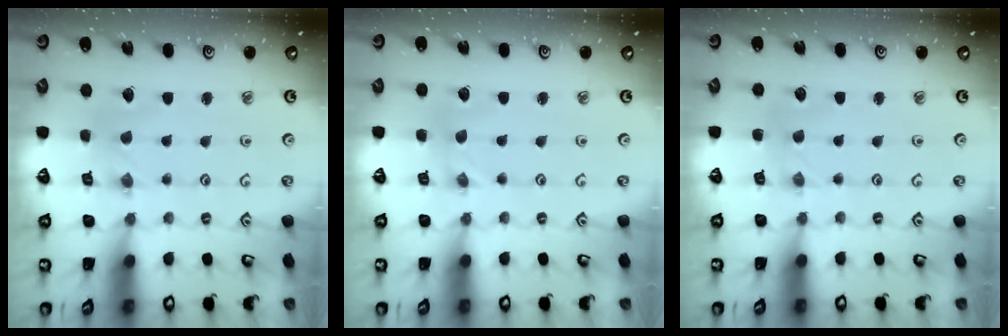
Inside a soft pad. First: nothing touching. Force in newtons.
{"total": 0.0}
{"total": 1.7, "press": 1.6, "slide": 0.4}